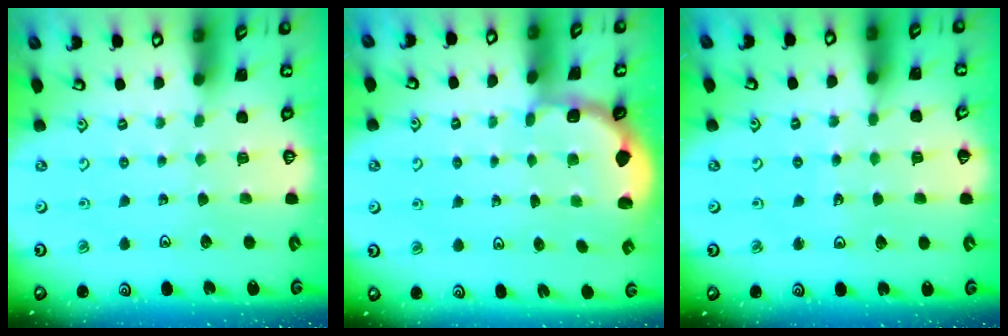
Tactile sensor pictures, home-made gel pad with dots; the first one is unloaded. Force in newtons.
{"total": 1.9, "press": 1.8, "slide": 0.7}
{"total": 3.9, "press": 3.8, "slide": 0.4}